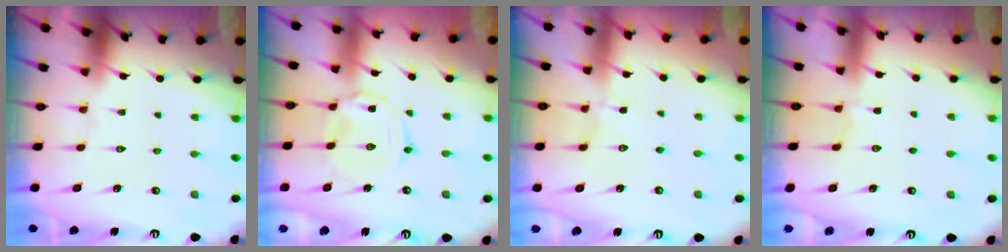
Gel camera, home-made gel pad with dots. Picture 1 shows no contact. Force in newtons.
{"total": 2.5, "press": 2.4, "slide": 0.5}
{"total": 1.0, "press": 1.0, "slide": 0.1}
{"total": 2.0, "press": 1.7, "slide": 1.0}